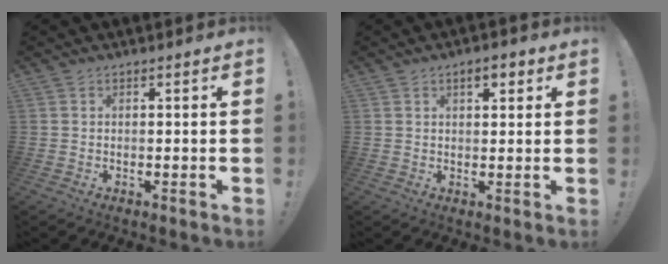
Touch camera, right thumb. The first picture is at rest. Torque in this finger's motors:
{"motor_torque": [0.12, 1.50, 0.59, 0.14, 0.05]}